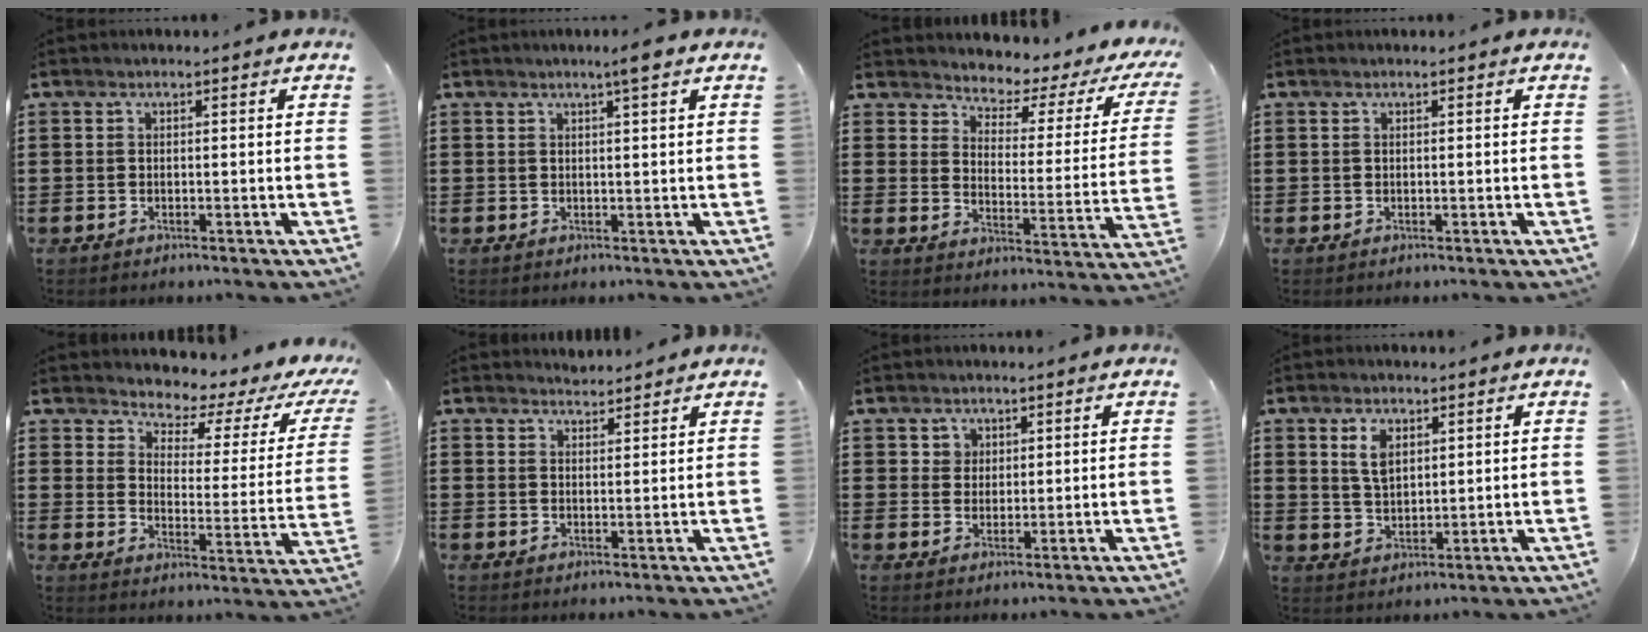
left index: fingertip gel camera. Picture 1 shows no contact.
{"total": 2.7, "force": [1.7, -0.2, 2.1], "torque": [-0.034, -0.004, 0.028]}
{"total": 2.6, "force": [2.3, 0.7, 1.1], "torque": [-0.041, -0.027, 0.027]}
{"total": 0.0}
{"total": 3.0, "force": [2.8, 0.6, 0.8], "torque": [-0.041, -0.029, 0.038]}
{"total": 2.1, "force": [2.1, 0.2, -0.2], "torque": [0.000, 0.003, 0.042]}
{"total": 2.4, "force": [1.4, 1.9, 0.2], "torque": [-0.005, 0.002, 0.024]}
{"total": 4.4, "force": [2.2, 2.4, 3.0], "torque": [-0.060, 0.004, 0.038]}